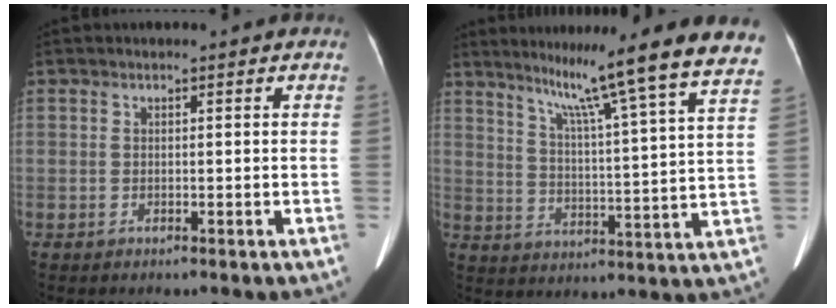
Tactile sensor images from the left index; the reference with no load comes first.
{"total": 19.5, "force": [16.1, -3.2, 10.4], "torque": [-0.160, -0.051, 0.205]}